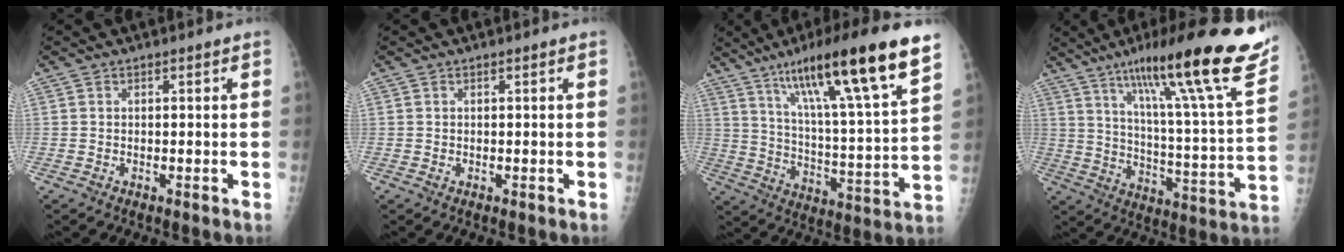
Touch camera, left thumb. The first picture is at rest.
{"total": 0.0}
{"total": 24.0, "force": [14.6, 3.1, 18.8], "torque": [-0.289, -0.040, 0.240]}
{"total": 27.6, "force": [18.1, 2.7, 20.8], "torque": [-0.300, -0.063, 0.271]}